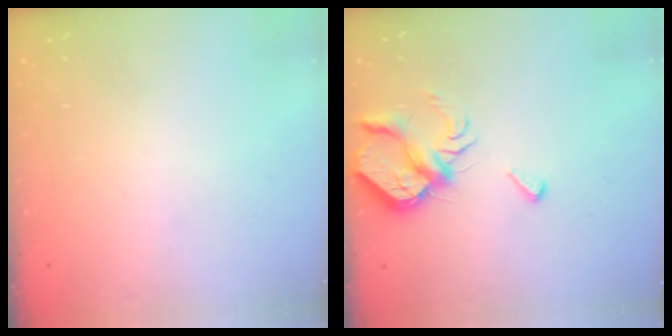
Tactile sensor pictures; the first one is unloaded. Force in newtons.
{"total": 6.8, "press": 6.8, "slide": 1.1}